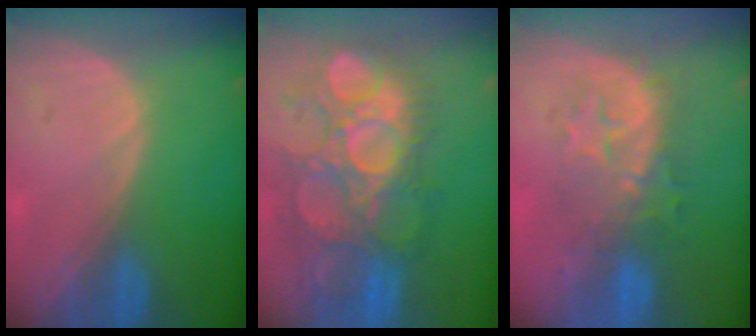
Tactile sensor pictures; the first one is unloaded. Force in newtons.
{"total": 12.2, "press": 11.5, "slide": 4.1}
{"total": 8.0, "press": 8.0, "slide": 0.9}